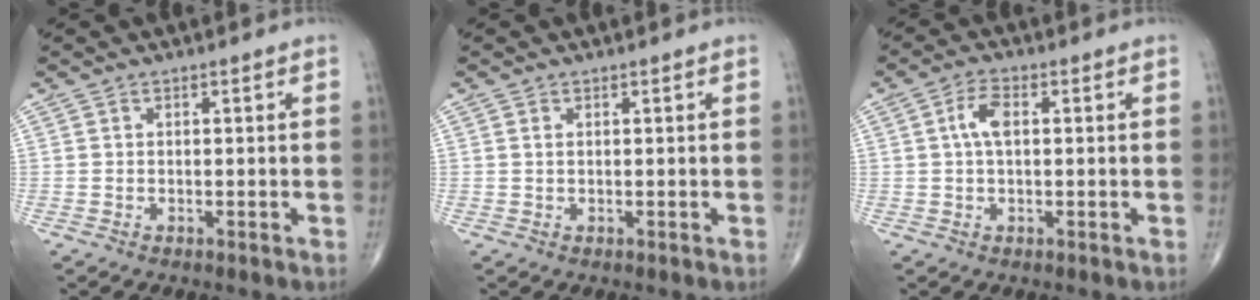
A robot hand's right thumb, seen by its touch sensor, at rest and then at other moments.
{"total": 0.8, "force": [0.3, 0.4, 0.6], "torque": [-0.014, 0.004, 0.008]}
{"total": 4.3, "force": [0.7, 2.0, 3.7], "torque": [-0.078, 0.010, 0.010]}